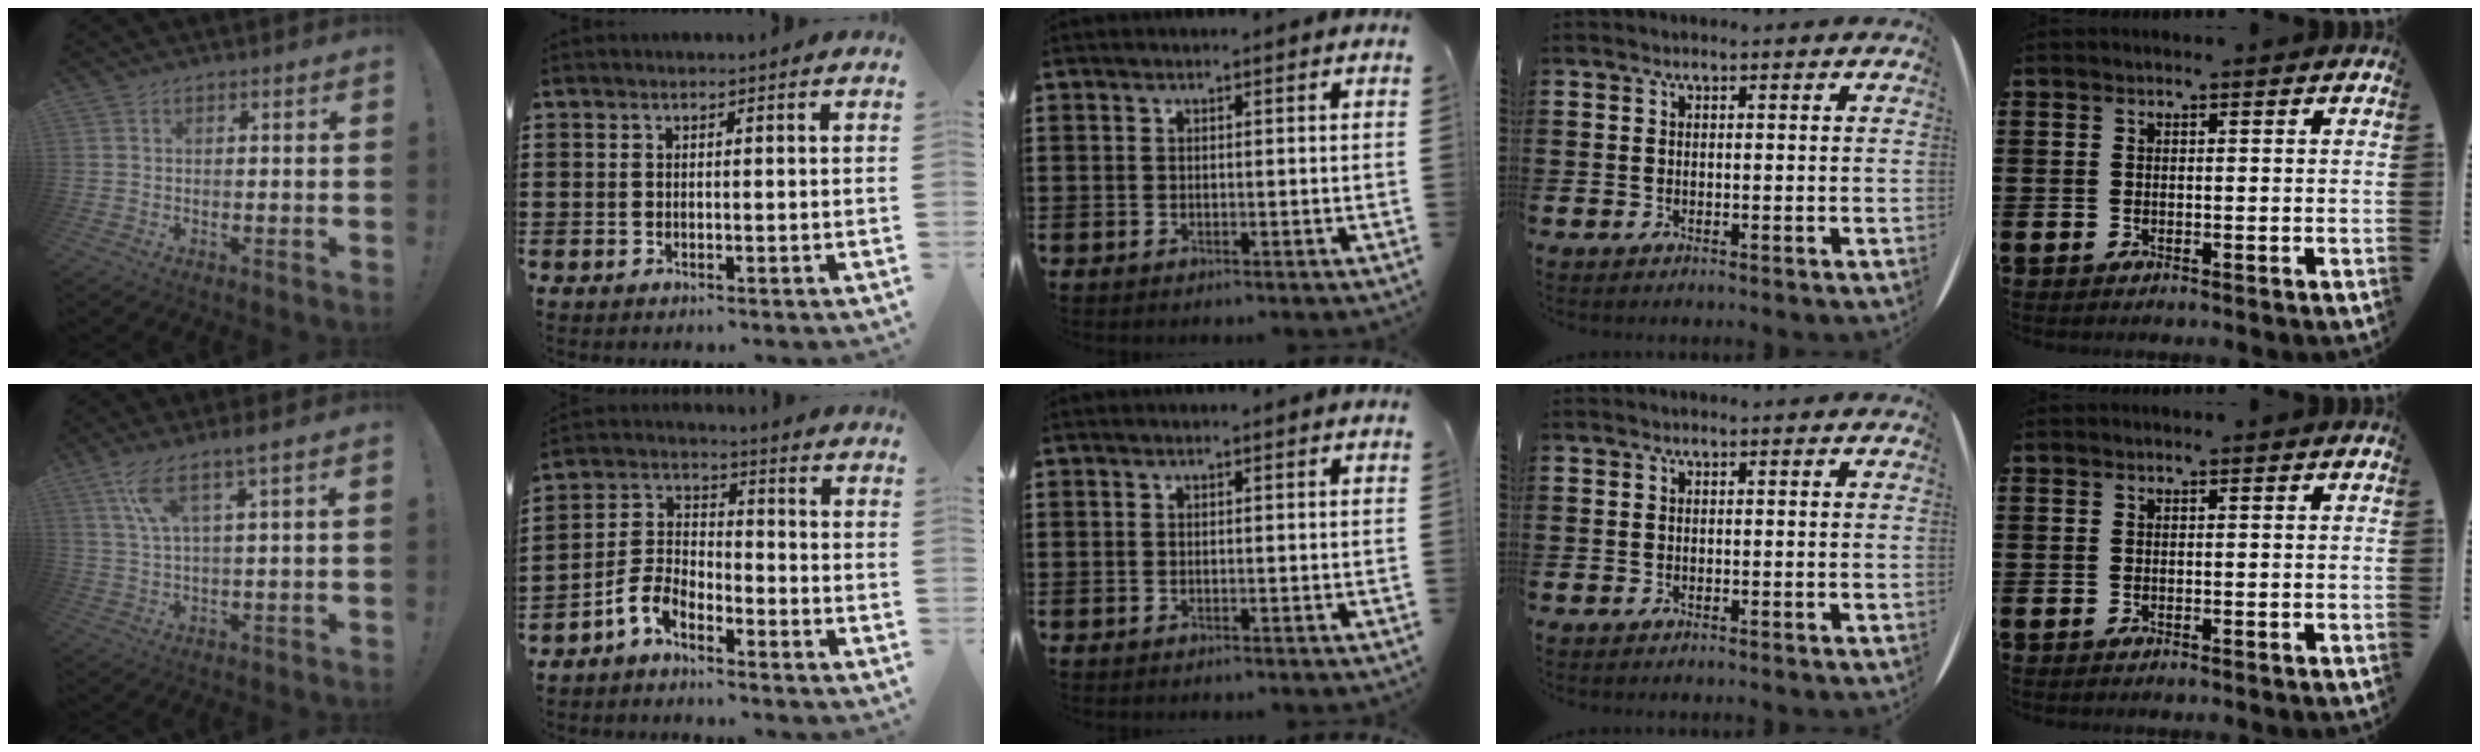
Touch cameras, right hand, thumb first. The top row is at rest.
{"thumb": {"total": 7.3, "force": [4.2, 0.2, 6.0], "torque": [-0.121, -0.012, 0.072]}, "index": {"total": 5.3, "force": [-4.1, 2.4, 2.3], "torque": [-0.074, 0.003, -0.089]}}